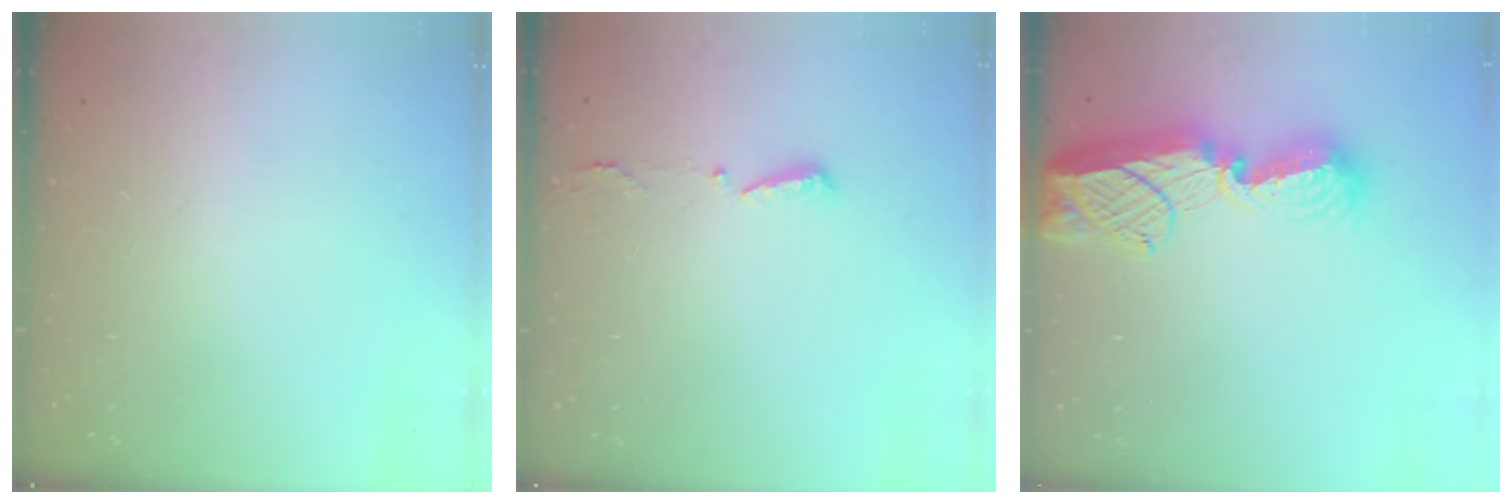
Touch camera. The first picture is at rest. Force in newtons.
{"total": 2.9, "press": 2.8, "slide": 0.6}
{"total": 14.7, "press": 14.7, "slide": 1.1}